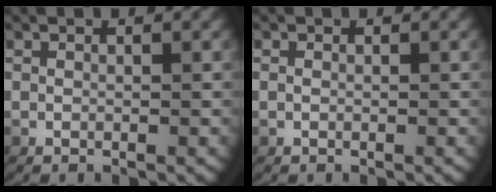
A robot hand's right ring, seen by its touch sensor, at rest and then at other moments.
{"total": 0.0}